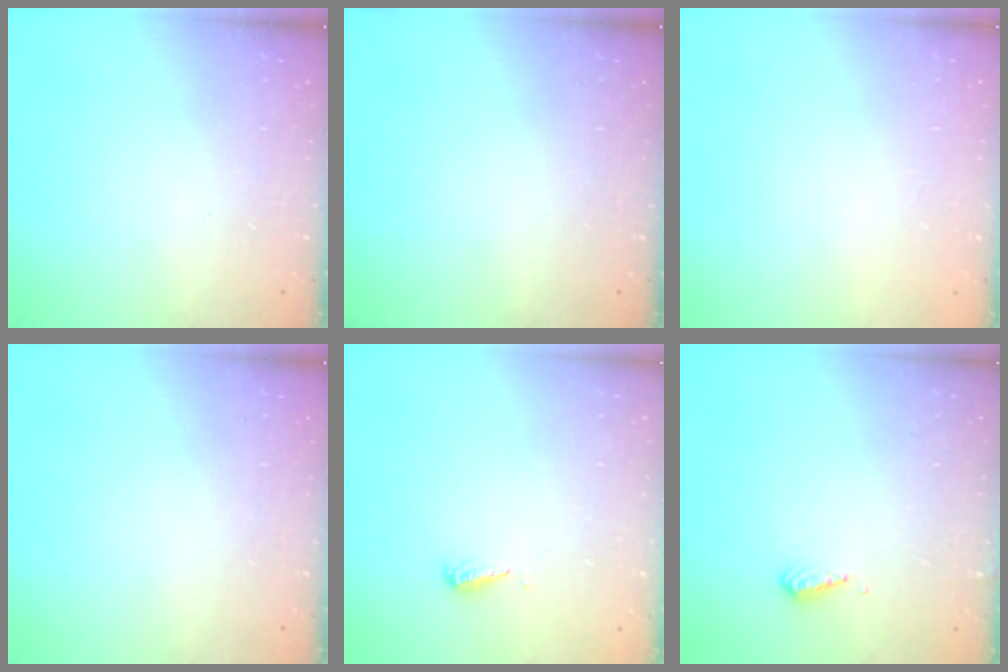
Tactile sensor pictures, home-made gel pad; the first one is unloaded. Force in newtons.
{"total": 0.0}
{"total": 1.0, "press": 0.8, "slide": 0.6}
{"total": 0.0}
{"total": 3.0, "press": 3.0, "slide": 0.2}
{"total": 3.7, "press": 3.6, "slide": 1.0}